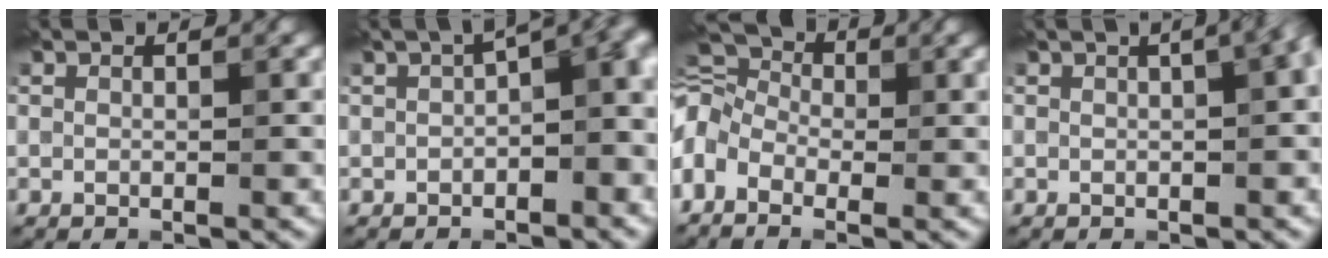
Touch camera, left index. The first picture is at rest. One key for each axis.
{"total": 7.4, "fx": 0.1, "fy": 3.8, "fz": 6.4, "tx": -0.045, "ty": 0.020, "tz": -0.008}
{"total": 7.4, "fx": -0.8, "fy": 5.0, "fz": 5.4, "tx": -0.129, "ty": 0.029, "tz": -0.028}
{"total": 11.4, "fx": 2.5, "fy": 6.3, "fz": 9.1, "tx": -0.016, "ty": 0.060, "tz": -0.007}